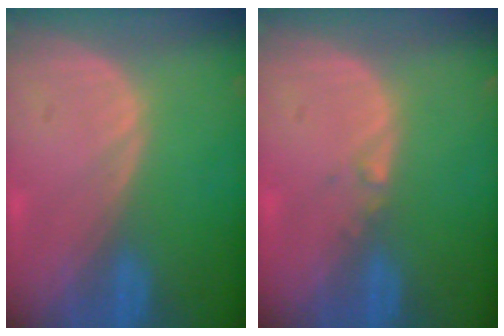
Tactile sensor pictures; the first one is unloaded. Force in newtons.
{"total": 0.7, "press": 0.6, "slide": 0.4}